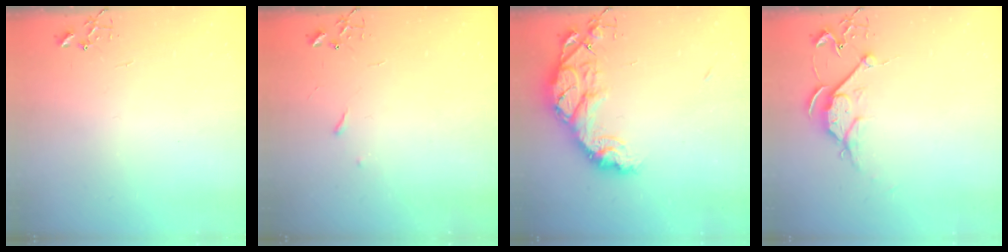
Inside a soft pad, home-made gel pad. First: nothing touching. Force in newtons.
{"total": 2.9, "press": 2.8, "slide": 0.5}
{"total": 15.7, "press": 15.7, "slide": 1.4}
{"total": 7.9, "press": 7.8, "slide": 0.9}